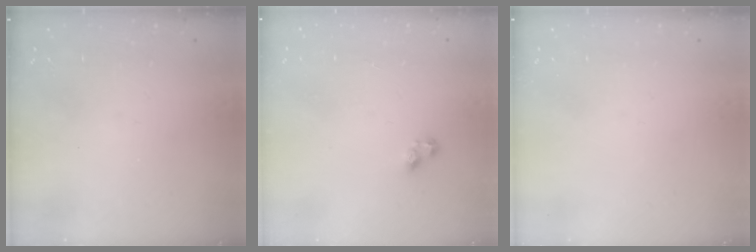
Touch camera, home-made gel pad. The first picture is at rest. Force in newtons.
{"total": 2.8, "press": 2.8, "slide": 0.6}
{"total": 0.0}